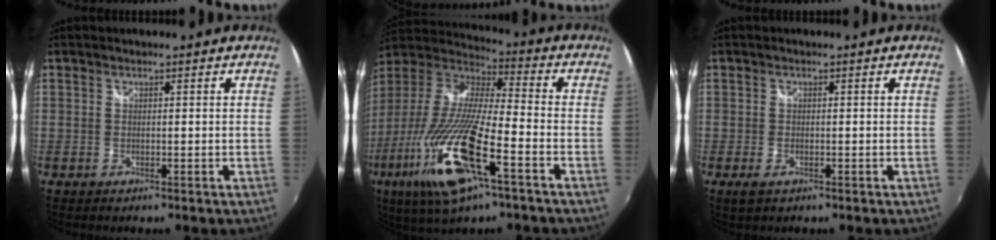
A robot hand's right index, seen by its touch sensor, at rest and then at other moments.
{"total": 23.5, "force": [-10.5, 4.8, 20.5], "torque": [-0.403, -0.060, -0.203]}
{"total": 2.2, "force": [-1.2, 1.1, 1.5], "torque": [-0.030, -0.007, -0.021]}